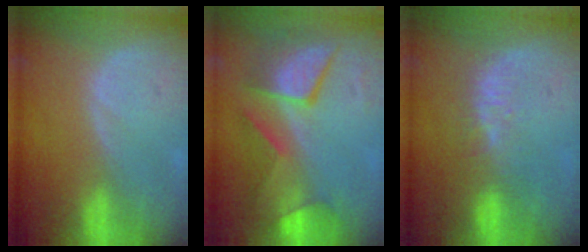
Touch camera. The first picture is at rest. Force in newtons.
{"total": 8.9, "press": 8.8, "slide": 0.7}
{"total": 4.6, "press": 4.0, "slide": 2.4}